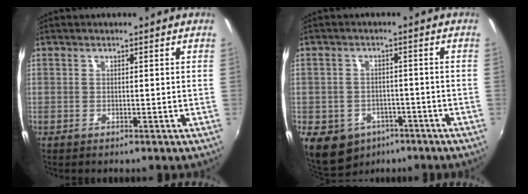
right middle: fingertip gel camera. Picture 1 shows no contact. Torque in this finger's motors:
{"motor_torque": [1.18, -0.96, 0.29, 0.08]}